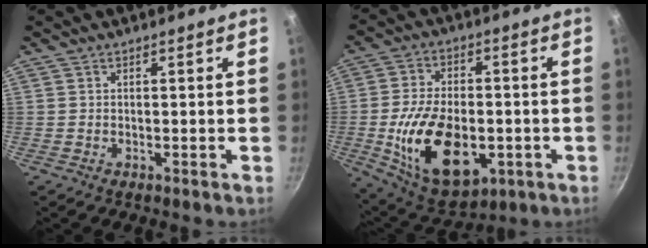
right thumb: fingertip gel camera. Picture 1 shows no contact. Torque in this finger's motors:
{"motor_torque": [-0.20, 1.26, 0.96, 0.73, 0.22]}